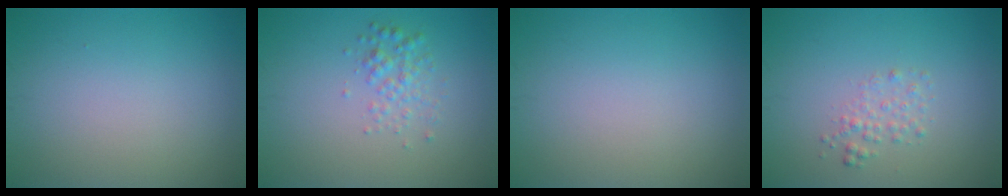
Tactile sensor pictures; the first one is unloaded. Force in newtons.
{"total": 1.9, "press": 1.9, "slide": 0.0}
{"total": 0.0}
{"total": 1.4, "press": 1.4, "slide": 0.1}